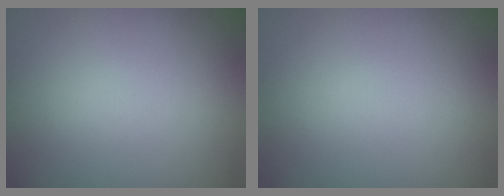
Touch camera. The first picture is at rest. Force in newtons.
{"total": 0.0}